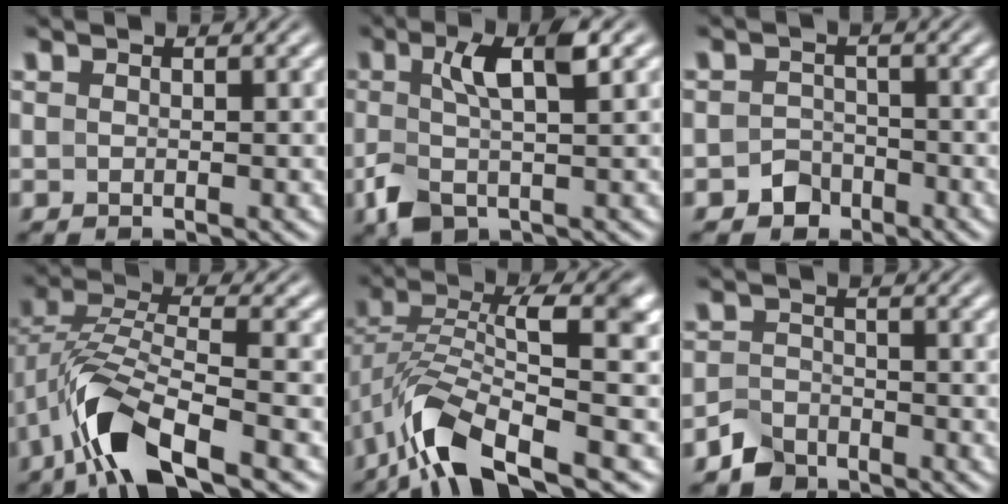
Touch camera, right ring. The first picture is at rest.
{"total": 4.3, "force": [-0.6, 1.4, 4.0], "torque": [-0.085, -0.004, -0.002]}
{"total": 3.9, "force": [-2.9, 2.6, 0.0], "torque": [-0.002, -0.017, -0.046]}
{"total": 7.0, "force": [-2.5, 3.0, 5.8], "torque": [-0.136, -0.031, -0.025]}
{"total": 8.2, "force": [-3.2, 3.2, 6.9], "torque": [-0.137, -0.031, -0.030]}
{"total": 3.3, "force": [-3.0, 1.3, 0.2], "torque": [-0.005, -0.015, -0.048]}